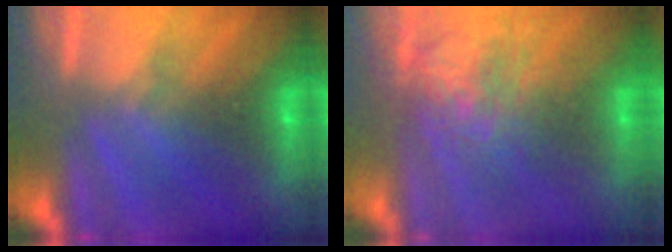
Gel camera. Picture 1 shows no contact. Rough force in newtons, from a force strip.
{"total": 3.4}